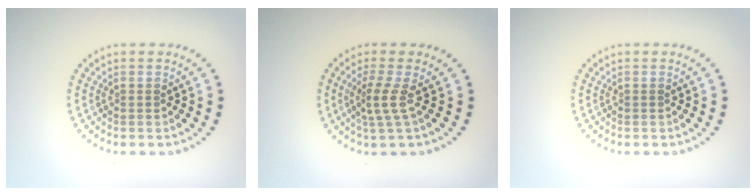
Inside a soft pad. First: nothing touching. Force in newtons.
{"total": 2.3, "press": 1.6, "slide": 1.7}
{"total": 0.0}